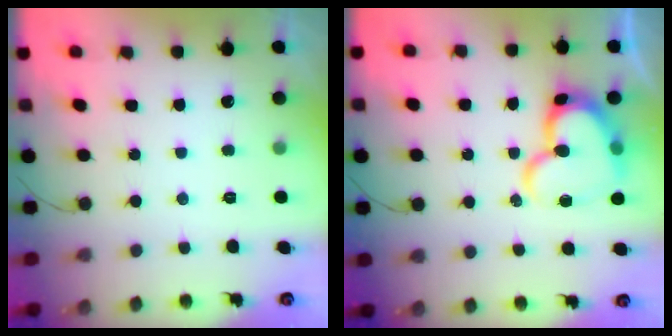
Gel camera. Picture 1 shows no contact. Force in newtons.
{"total": 16.8, "press": 16.7, "slide": 1.9}